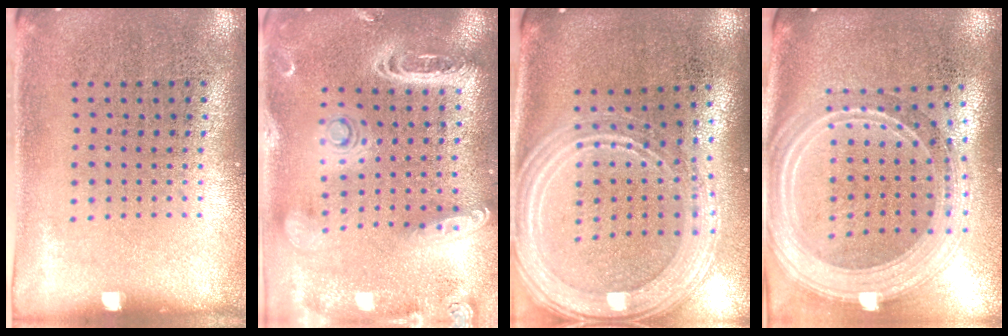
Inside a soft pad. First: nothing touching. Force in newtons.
{"total": 2.9, "press": 2.5, "slide": 1.6}
{"total": 2.4, "press": 2.0, "slide": 1.3}
{"total": 2.8, "press": 2.4, "slide": 1.6}